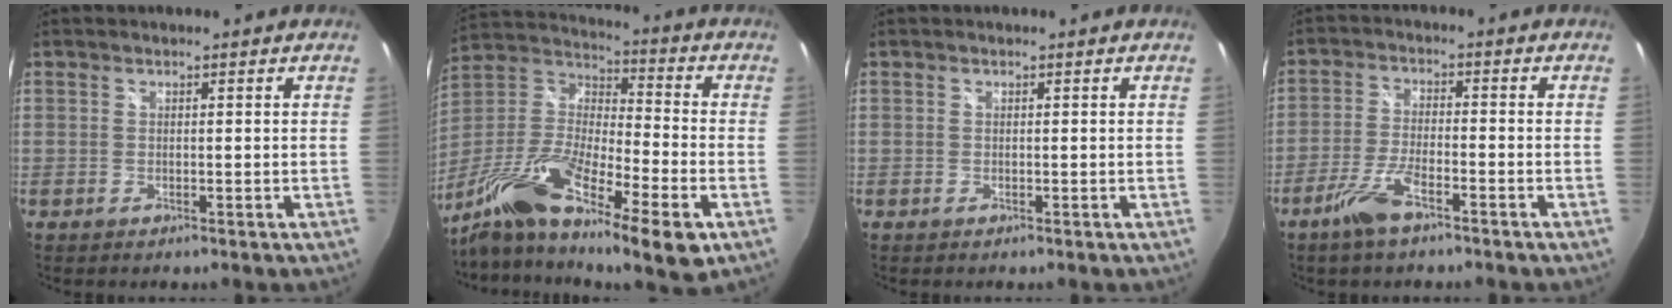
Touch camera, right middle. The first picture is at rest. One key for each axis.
{"total": 23.4, "fx": -12.6, "fy": 6.0, "fz": 18.8, "tx": -0.340, "ty": -0.037, "tz": -0.235}
{"total": 0.0}
{"total": 6.9, "fx": -4.7, "fy": 1.6, "fz": 4.7, "tx": -0.112, "ty": -0.006, "tz": -0.092}